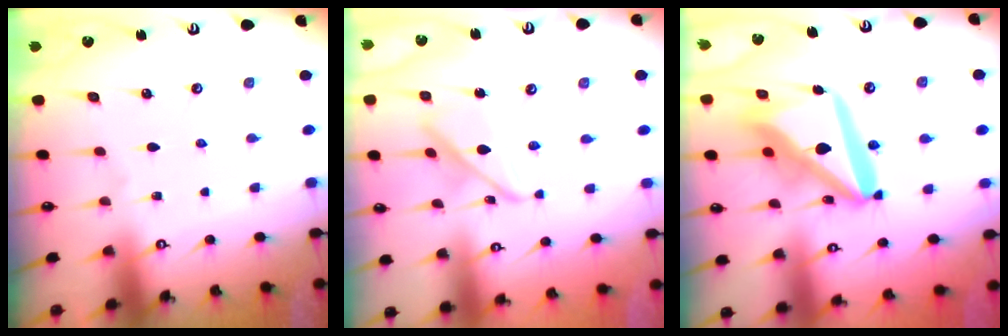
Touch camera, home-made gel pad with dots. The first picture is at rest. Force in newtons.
{"total": 11.5, "press": 11.5, "slide": 0.9}
{"total": 18.5, "press": 18.4, "slide": 2.2}